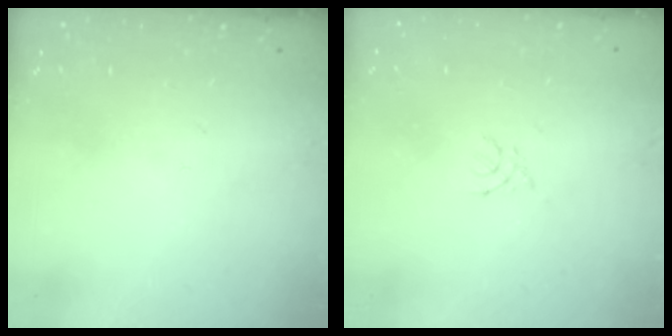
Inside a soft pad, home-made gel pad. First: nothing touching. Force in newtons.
{"total": 1.4, "press": 1.4, "slide": 0.3}